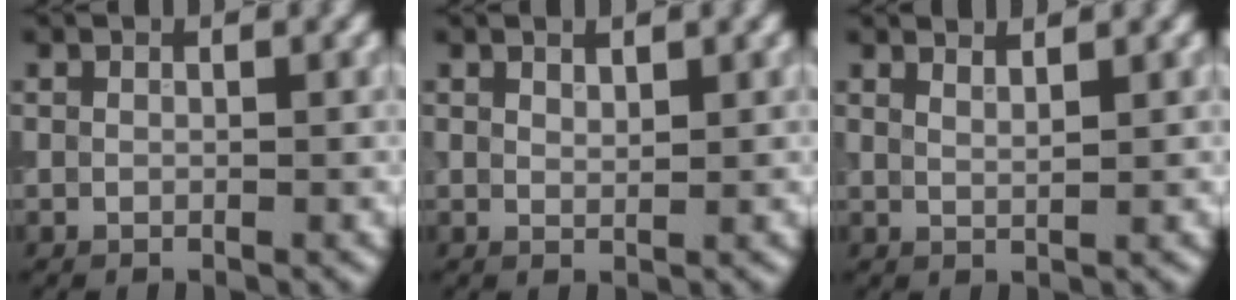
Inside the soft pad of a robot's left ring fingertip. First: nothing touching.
{"total": 0.9, "force": [0.8, 0.2, 0.4], "torque": [-0.007, 0.000, 0.015]}
{"total": 2.0, "force": [1.6, 0.6, 1.0], "torque": [-0.001, 0.009, 0.009]}